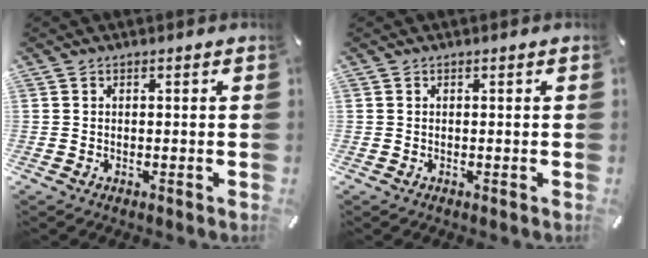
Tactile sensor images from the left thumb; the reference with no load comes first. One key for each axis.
{"total": 0.0}